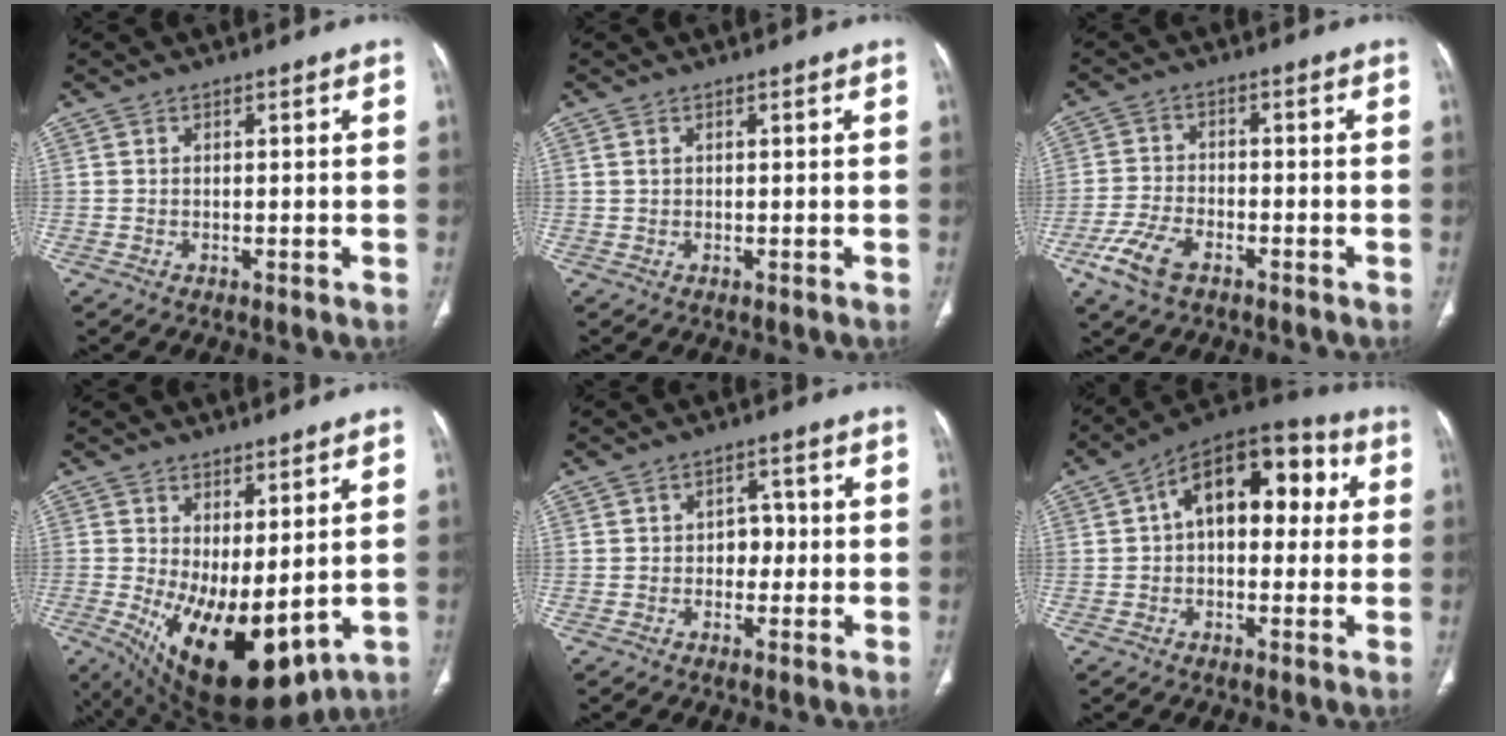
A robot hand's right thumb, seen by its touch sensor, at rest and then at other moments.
{"total": 0.9, "force": [0.4, 0.5, 0.6], "torque": [-0.015, 0.007, 0.011]}
{"total": 7.5, "force": [-4.2, 3.9, 4.9], "torque": [-0.109, 0.010, -0.079]}
{"total": 16.4, "force": [-1.1, 7.5, 14.5], "torque": [-0.241, -0.026, 0.016]}
{"total": 3.5, "force": [-0.2, 2.8, 2.2], "torque": [-0.007, 0.009, -0.008]}
{"total": 16.2, "force": [3.0, 9.5, 12.7], "torque": [-0.150, 0.042, 0.035]}